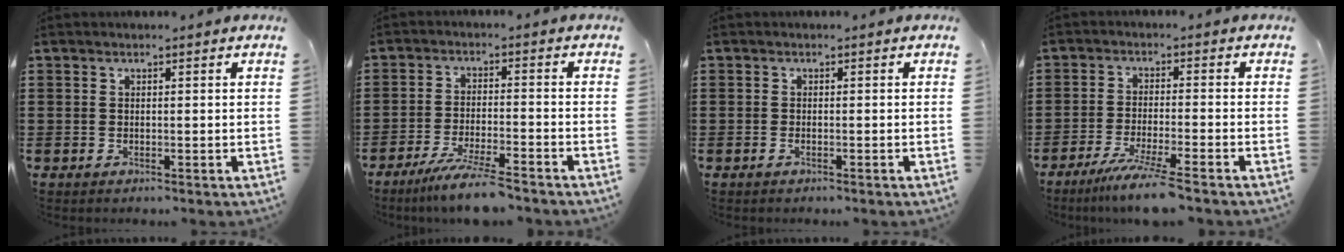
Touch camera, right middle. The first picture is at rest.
{"total": 6.3, "force": [-5.3, -0.1, 3.4], "torque": [-0.067, -0.014, -0.097]}
{"total": 0.5, "force": [-0.4, 0.1, 0.4], "torque": [-0.009, -0.002, -0.006]}
{"total": 5.8, "force": [-4.7, -0.5, 3.4], "torque": [-0.067, -0.022, -0.085]}